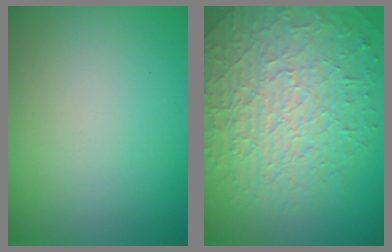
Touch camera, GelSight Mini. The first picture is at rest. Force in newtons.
{"total": 10.0, "press": 6.5, "slide": 7.7}